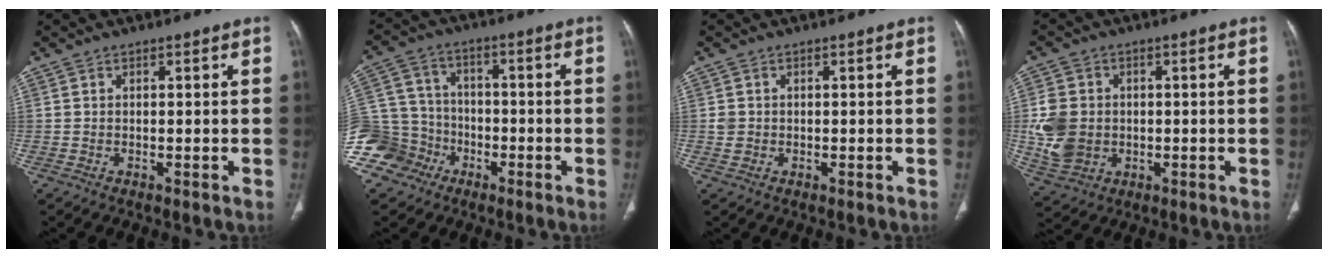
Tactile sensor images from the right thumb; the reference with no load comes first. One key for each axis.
{"total": 12.9, "fx": -6.7, "fy": 10.7, "fz": 2.8, "tx": -0.052, "ty": 0.052, "tz": -0.121}
{"total": 1.6, "fx": 0.0, "fy": 1.5, "fz": 0.6, "tx": -0.009, "ty": 0.002, "tz": 0.006}
{"total": 9.8, "fx": -0.3, "fy": 8.2, "fz": 5.5, "tx": -0.102, "ty": 0.002, "tz": 0.008}